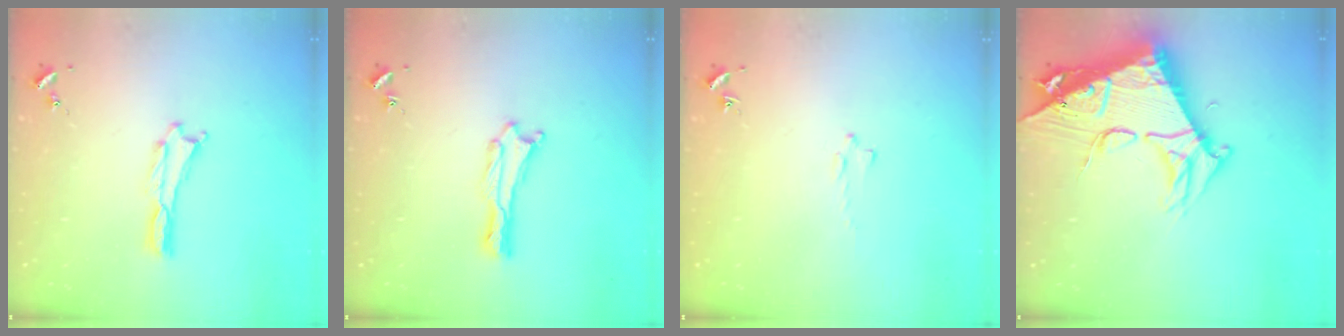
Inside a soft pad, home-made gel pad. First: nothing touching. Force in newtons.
{"total": 0.8, "press": 0.7, "slide": 0.2}
{"total": 0.8, "press": 0.7, "slide": 0.2}
{"total": 11.1, "press": 11.1, "slide": 1.3}